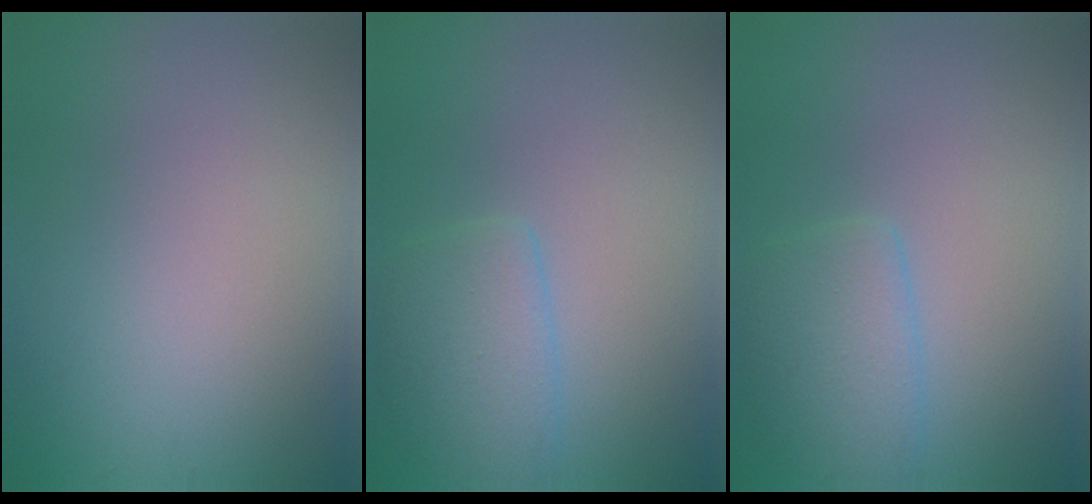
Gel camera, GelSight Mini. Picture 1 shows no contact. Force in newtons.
{"total": 2.8, "press": 2.8, "slide": 0.3}
{"total": 2.8, "press": 2.8, "slide": 0.3}